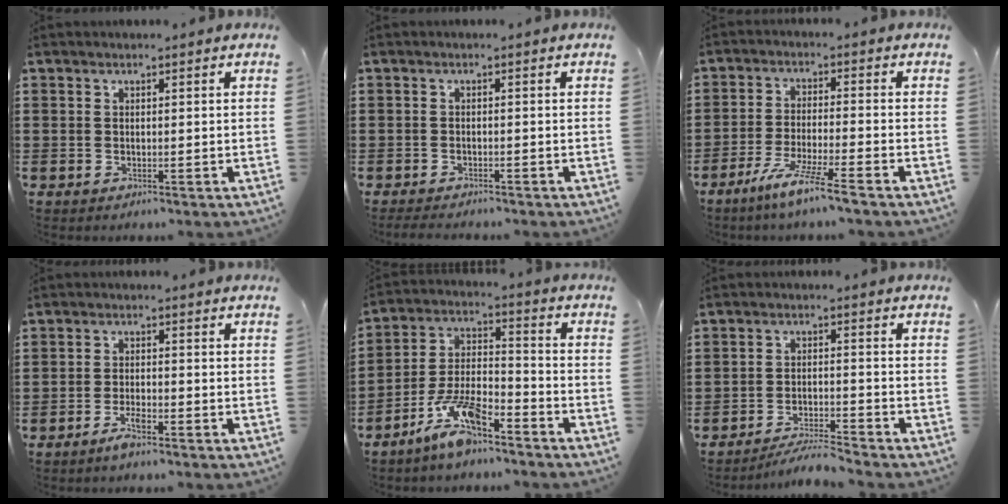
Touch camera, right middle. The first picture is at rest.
{"total": 1.2, "force": [-1.2, 0.1, 0.1], "torque": [-0.006, -0.001, -0.023]}
{"total": 6.9, "force": [-5.5, -0.5, 4.1], "torque": [-0.083, -0.015, -0.105]}
{"total": 2.9, "force": [-2.1, 0.4, 2.0], "torque": [-0.042, 0.001, -0.040]}
{"total": 9.9, "force": [-7.6, 2.4, 5.8], "torque": [-0.126, 0.007, -0.147]}
{"total": 4.1, "force": [-3.9, 0.0, 1.1], "torque": [-0.021, 0.001, -0.079]}